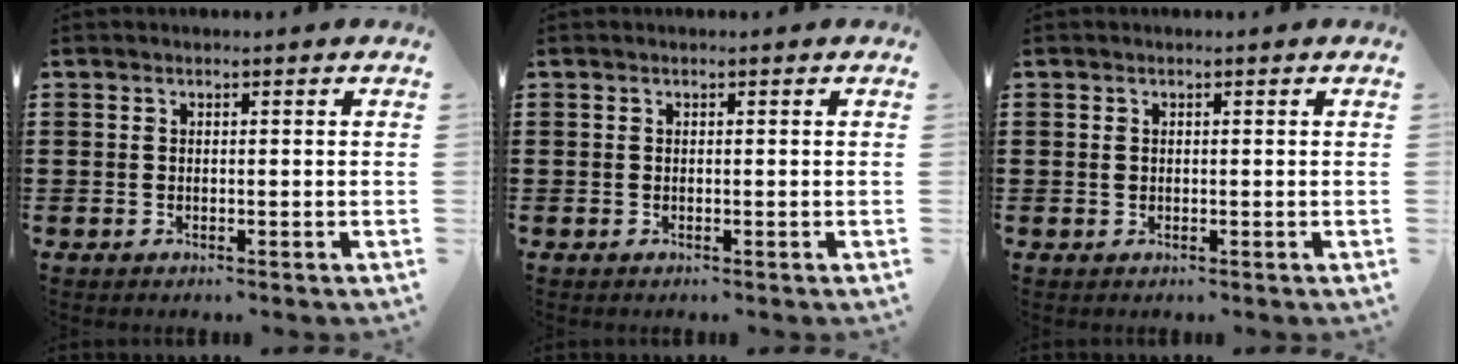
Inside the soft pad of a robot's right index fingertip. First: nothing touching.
{"total": 0.0}
{"total": 0.5, "force": [0.2, 0.4, 0.2], "torque": [-0.006, 0.002, 0.004]}